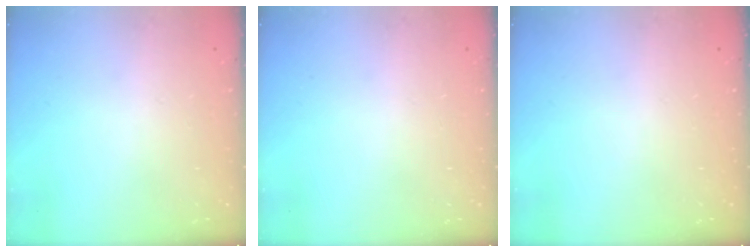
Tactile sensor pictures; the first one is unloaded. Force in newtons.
{"total": 0.0}
{"total": 0.0}